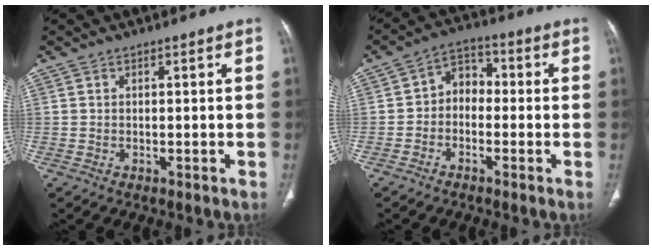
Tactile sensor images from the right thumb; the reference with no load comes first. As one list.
[{"total": 5.5, "force": [-1.0, 4.3, 3.4], "torque": [-0.029, 0.026, -0.035]}]